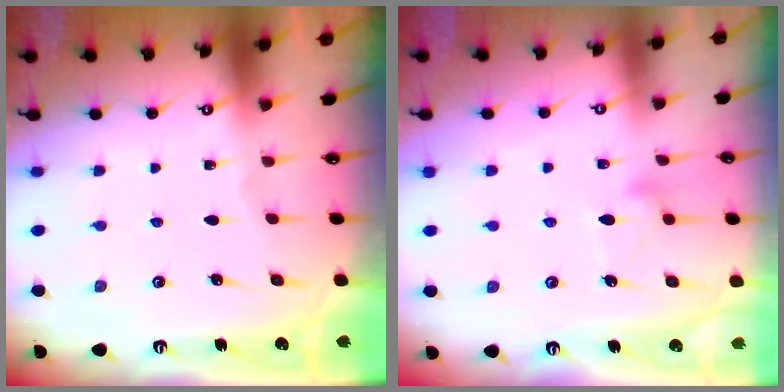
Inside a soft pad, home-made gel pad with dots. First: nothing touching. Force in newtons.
{"total": 11.3, "press": 11.2, "slide": 0.6}